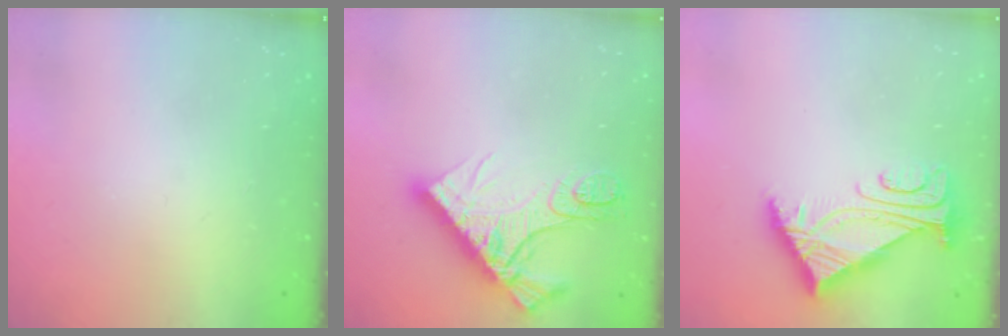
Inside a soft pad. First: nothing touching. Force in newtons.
{"total": 16.2, "press": 16.1, "slide": 1.6}
{"total": 5.3, "press": 5.3, "slide": 0.5}